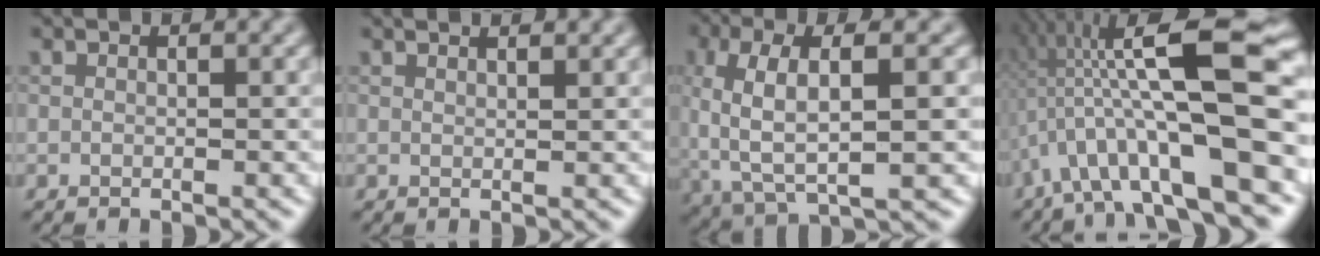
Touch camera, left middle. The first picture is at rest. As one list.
[{"total": 1.9, "force": [1.5, 0.6, 0.9], "torque": [-0.001, 0.003, 0.005]}, {"total": 7.7, "force": [0.6, 3.1, 7.0], "torque": [-0.149, 0.003, 0.006]}, {"total": 14.5, "force": [-0.5, 3.7, 14.0], "torque": [-0.226, 0.031, -0.009]}]